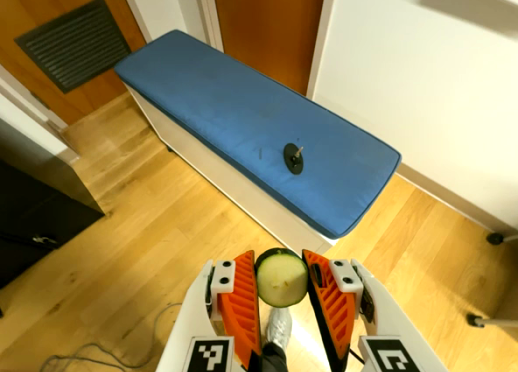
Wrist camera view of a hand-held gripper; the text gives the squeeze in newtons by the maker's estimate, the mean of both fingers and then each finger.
{"total": 7.1, "left": 6.9, "right": 7.4}